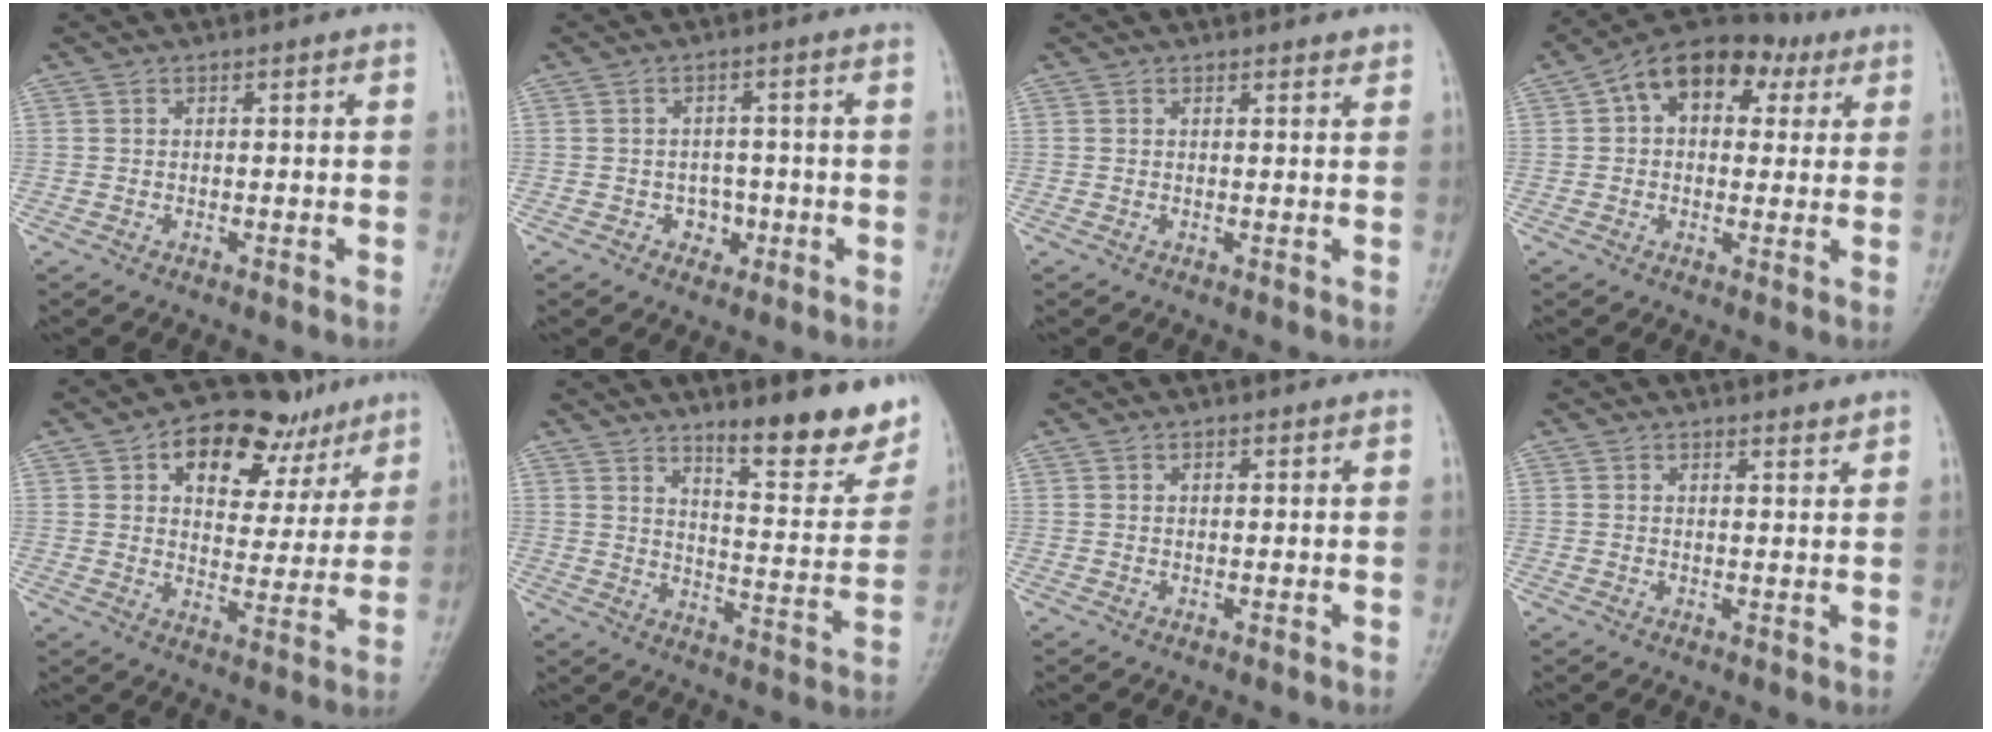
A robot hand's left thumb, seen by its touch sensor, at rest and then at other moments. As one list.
[{"total": 3.4, "force": [-1.3, 2.8, 1.4], "torque": [0.008, 0.011, -0.019]}, {"total": 1.1, "force": [1.0, 0.3, 0.3], "torque": [0.000, -0.006, 0.012]}, {"total": 13.4, "force": [4.6, 8.8, 8.9], "torque": [-0.092, 0.023, 0.063]}, {"total": 16.2, "force": [8.9, 9.5, 9.6], "torque": [-0.083, -0.015, 0.133]}, {"total": 14.2, "force": [10.1, 3.4, 9.5], "torque": [-0.089, -0.077, 0.149]}, {"total": 0.6, "force": [0.4, 0.3, 0.4], "torque": [-0.005, -0.001, 0.005]}, {"total": 1.4, "force": [1.3, 0.2, 0.5], "torque": [-0.001, -0.012, 0.021]}]